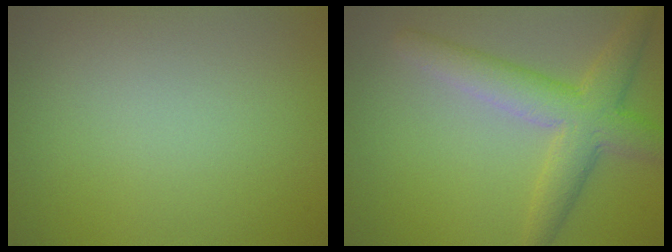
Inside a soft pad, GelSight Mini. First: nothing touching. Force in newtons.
{"total": 5.2, "press": 5.2, "slide": 0.2}